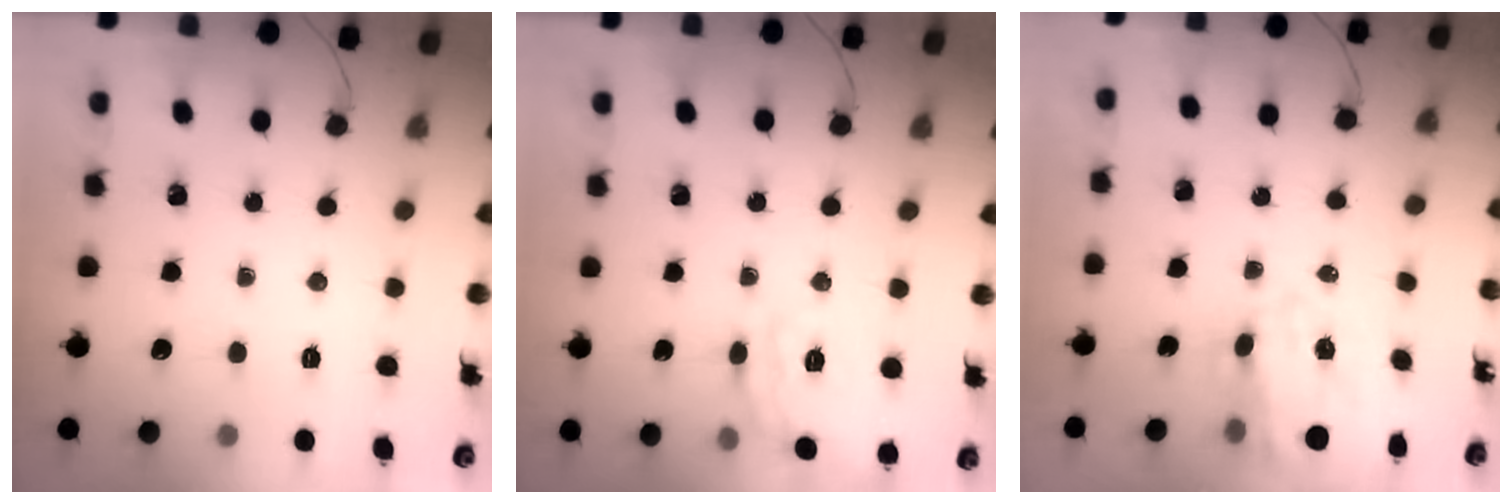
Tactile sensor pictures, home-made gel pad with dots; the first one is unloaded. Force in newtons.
{"total": 16.0, "press": 16.0, "slide": 0.6}
{"total": 13.3, "press": 12.9, "slide": 3.2}